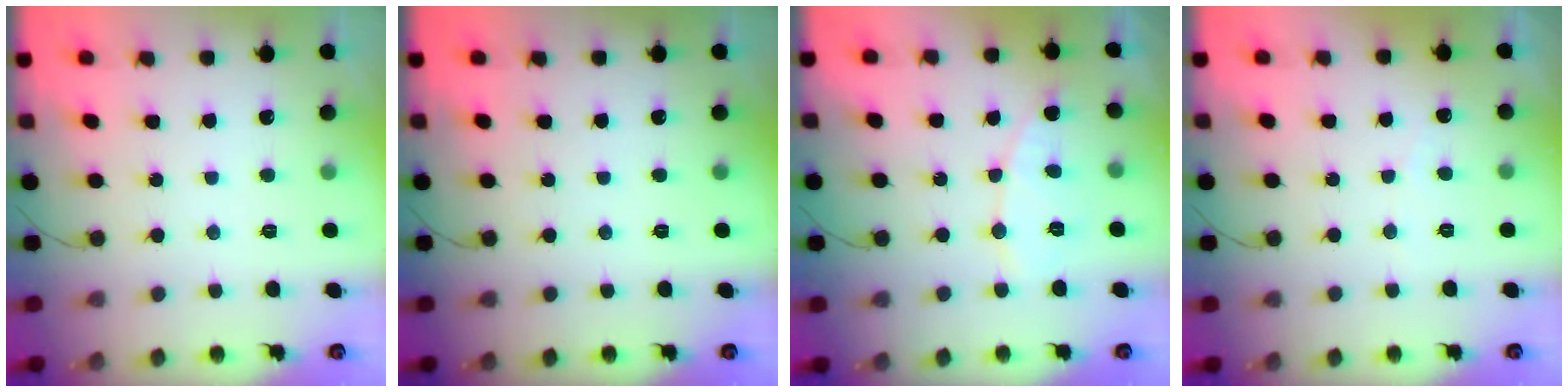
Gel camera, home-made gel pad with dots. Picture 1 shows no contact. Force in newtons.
{"total": 0.0}
{"total": 6.5, "press": 6.5, "slide": 0.4}
{"total": 1.9, "press": 1.9, "slide": 0.2}